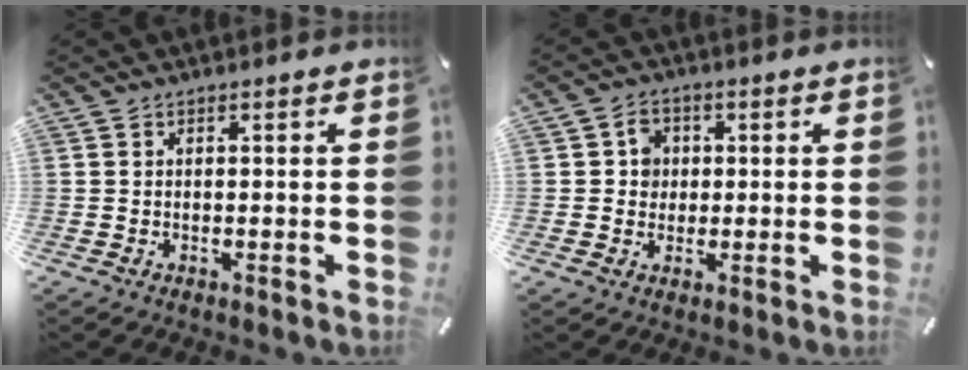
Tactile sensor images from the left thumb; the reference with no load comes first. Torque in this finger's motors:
{"motor_torque": [0.12, -0.14, 0.18, 0.16, 0.01]}